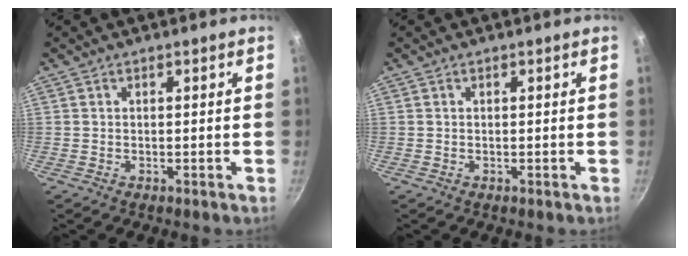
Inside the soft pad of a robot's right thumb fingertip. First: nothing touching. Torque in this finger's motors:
{"motor_torque": [0.00, 0.00, 0.02, 0.07, 0.00]}